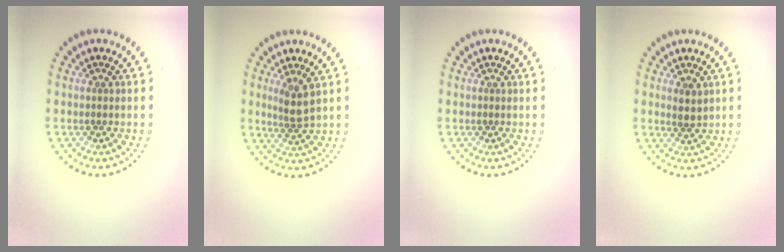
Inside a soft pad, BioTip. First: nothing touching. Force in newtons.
{"total": 2.2, "press": 1.8, "slide": 1.3}
{"total": 0.0}
{"total": 1.6, "press": 1.3, "slide": 0.9}